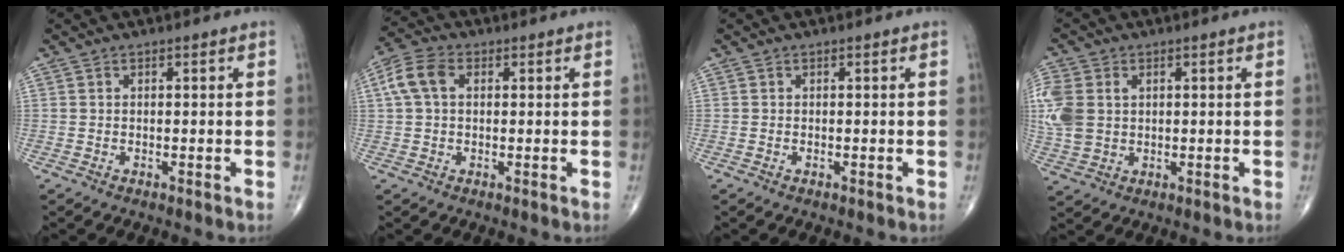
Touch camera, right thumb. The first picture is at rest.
{"total": 6.2, "force": [1.3, 4.1, 4.5], "torque": [-0.100, 0.019, 0.022]}
{"total": 0.0}
{"total": 11.2, "force": [1.7, 8.4, 7.1], "torque": [-0.191, 0.002, 0.040]}